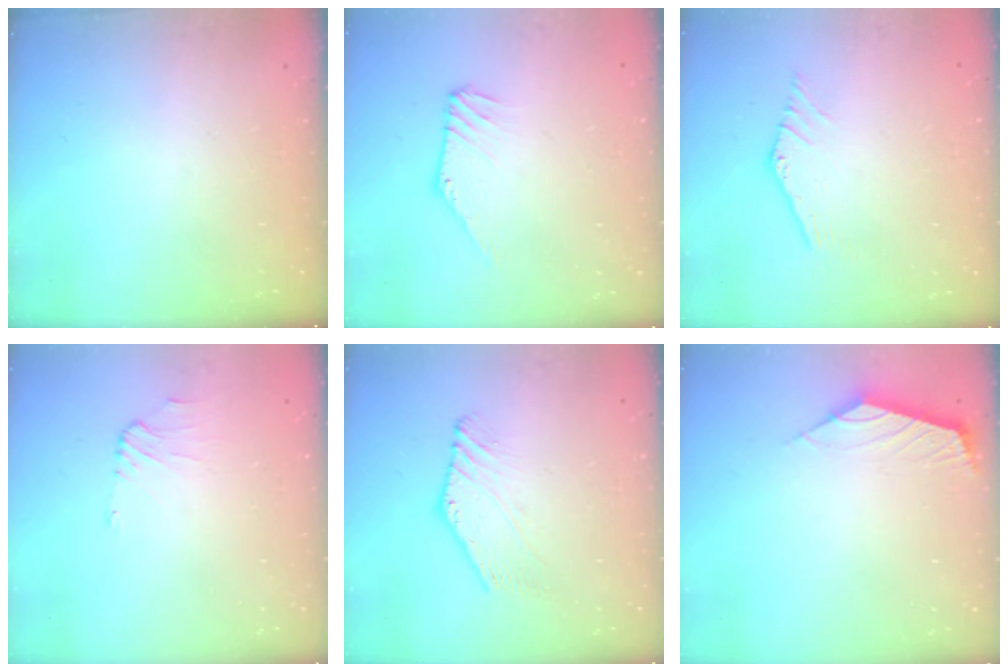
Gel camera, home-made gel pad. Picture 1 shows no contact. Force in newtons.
{"total": 3.6, "press": 3.6, "slide": 0.1}
{"total": 2.0, "press": 2.0, "slide": 0.1}
{"total": 0.5, "press": 0.3, "slide": 0.4}
{"total": 0.8, "press": 0.7, "slide": 0.4}
{"total": 2.3, "press": 2.3, "slide": 0.6}